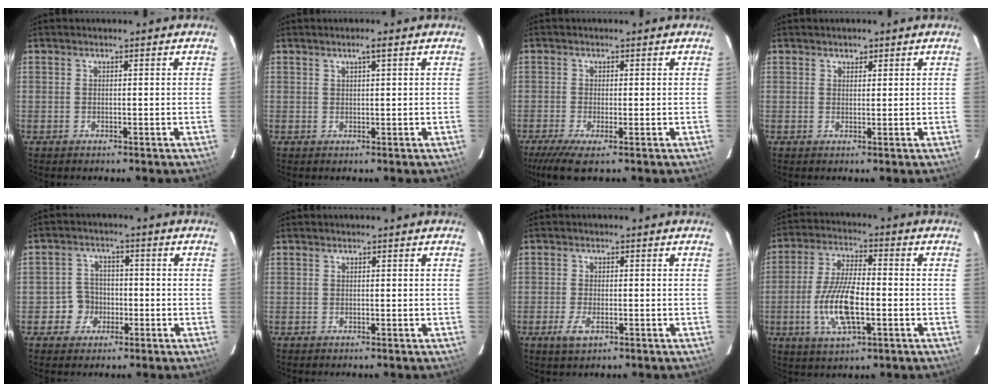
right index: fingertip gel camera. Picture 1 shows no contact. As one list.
[{"total": 1.5, "force": [0.8, -0.1, 1.3], "torque": [-0.024, 0.005, 0.016]}, {"total": 4.8, "force": [-2.8, 0.9, 3.8], "torque": [-0.089, -0.017, -0.053]}, {"total": 1.4, "force": [0.9, 1.0, 0.4], "torque": [-0.003, 0.005, 0.013]}, {"total": 5.0, "force": [-1.8, 4.7, 0.2], "torque": [-0.001, 0.020, -0.031]}, {"total": 0.0}, {"total": 3.6, "force": [-1.7, 1.6, 2.7], "torque": [-0.060, -0.007, -0.031]}, {"total": 12.0, "force": [-3.2, 4.1, 10.9], "torque": [-0.222, -0.004, -0.061]}]